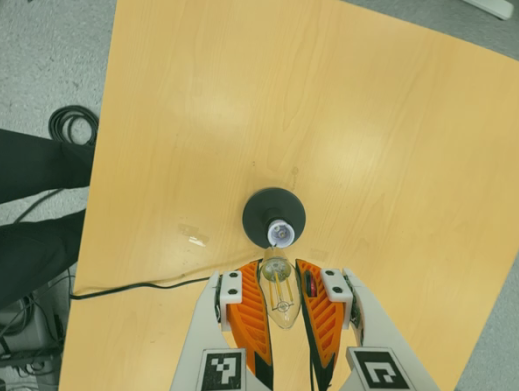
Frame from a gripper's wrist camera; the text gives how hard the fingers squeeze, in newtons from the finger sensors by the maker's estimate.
{"total": 22.8, "left": 26.0, "right": 19.6}